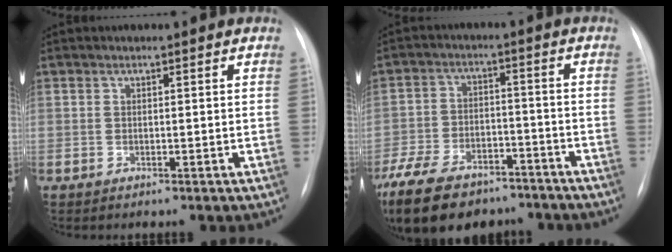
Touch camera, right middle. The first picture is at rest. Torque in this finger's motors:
{"motor_torque": [1.00, -0.95, 0.92, 0.21]}